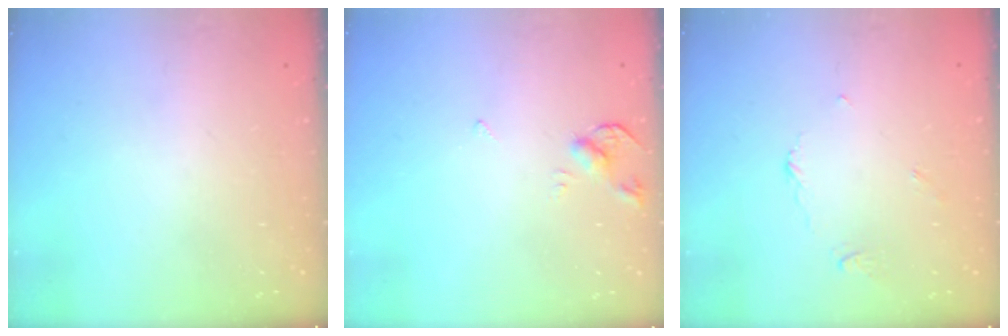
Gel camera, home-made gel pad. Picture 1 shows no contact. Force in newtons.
{"total": 3.7, "press": 3.6, "slide": 0.7}
{"total": 2.9, "press": 2.9, "slide": 0.3}